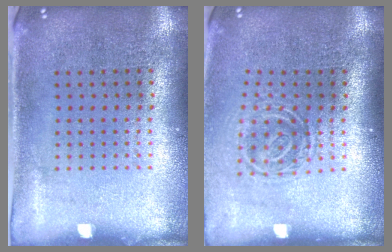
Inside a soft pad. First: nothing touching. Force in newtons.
{"total": 1.6, "press": 1.1, "slide": 1.2}